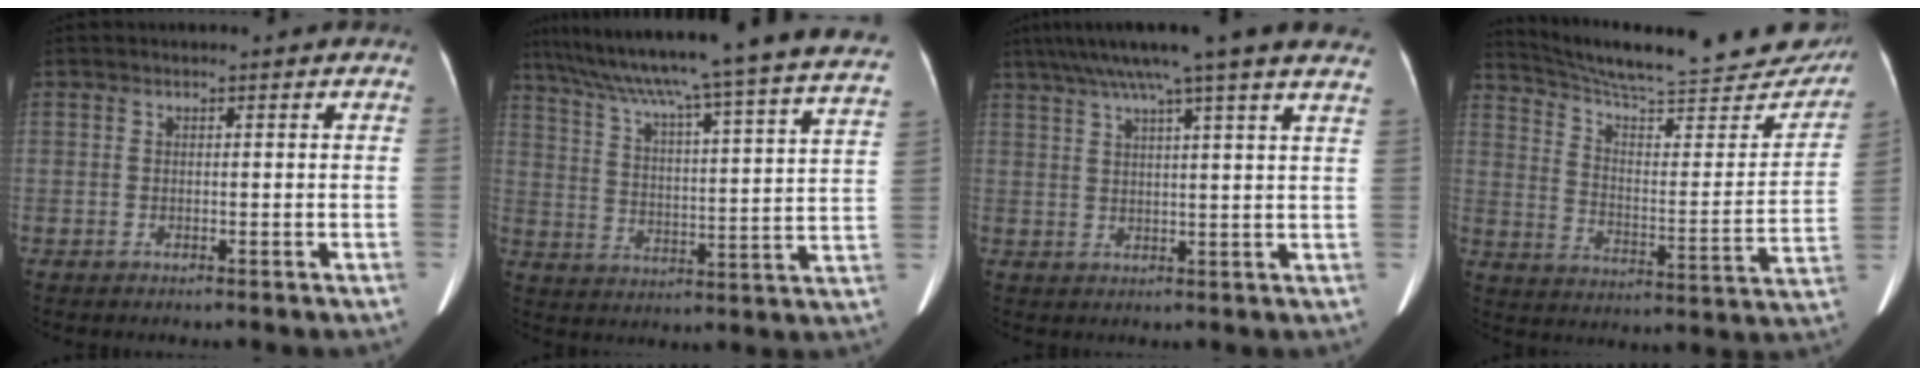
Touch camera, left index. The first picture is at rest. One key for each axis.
{"total": 32.2, "fx": 28.2, "fy": -0.4, "fz": 15.5, "tx": -0.252, "ty": -0.064, "tz": 0.363}
{"total": 17.3, "fx": 13.7, "fy": -1.1, "fz": 10.4, "tx": -0.176, "ty": 0.025, "tz": 0.175}
{"total": 28.4, "fx": 25.6, "fy": 4.4, "fz": 11.4, "tx": -0.174, "ty": -0.060, "tz": 0.336}